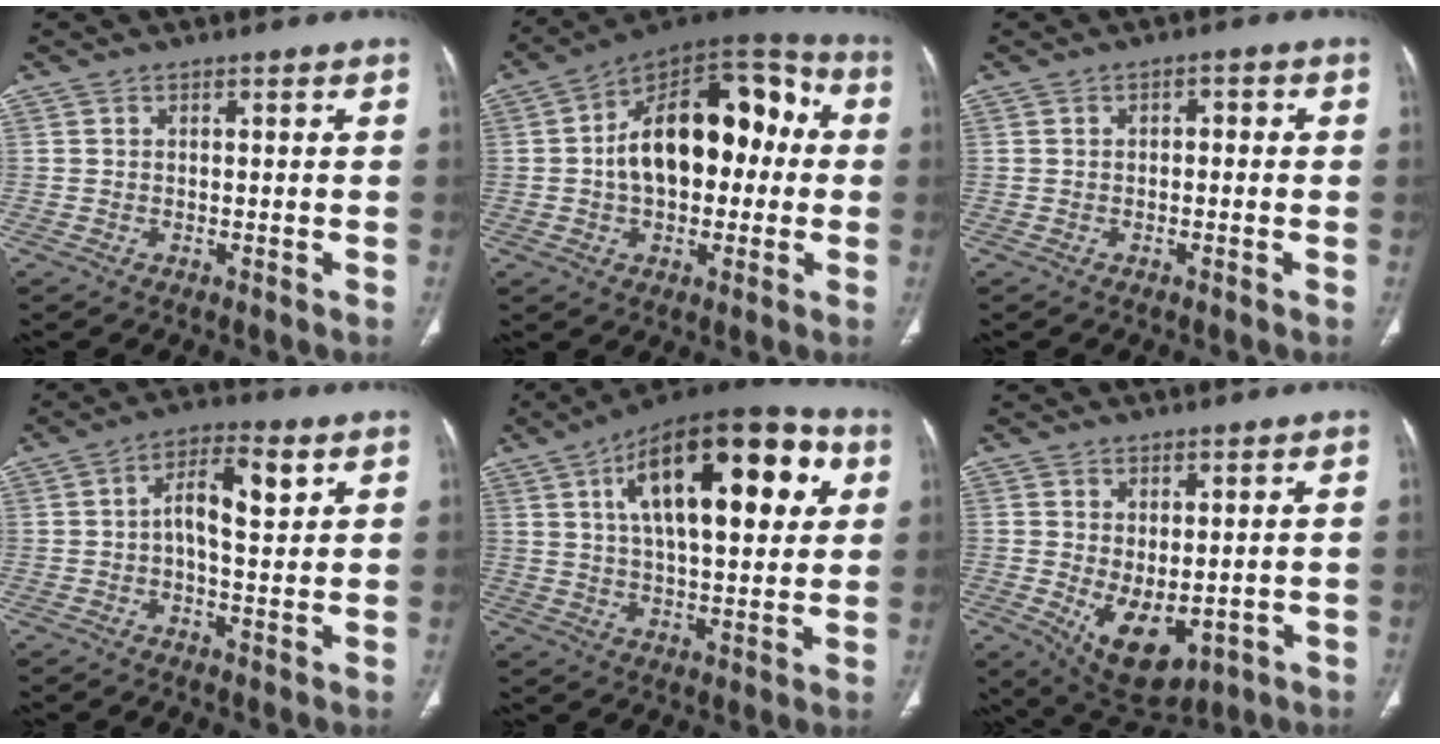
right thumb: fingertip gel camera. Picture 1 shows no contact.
{"total": 21.1, "force": [0.9, 12.6, 16.8], "torque": [-0.229, 0.049, 0.008]}
{"total": 1.7, "force": [0.0, 1.2, 1.2], "torque": [-0.014, 0.009, -0.006]}
{"total": 8.3, "force": [2.0, 3.6, 7.2], "torque": [-0.109, 0.012, 0.028]}
{"total": 25.1, "force": [8.2, 10.7, 21.2], "torque": [-0.304, 0.007, 0.120]}
{"total": 9.4, "force": [-1.4, 5.2, 7.6], "torque": [-0.106, -0.011, 0.007]}